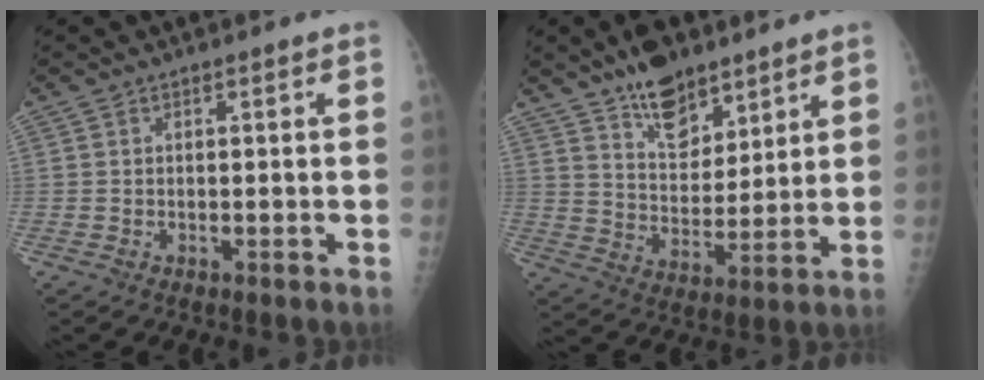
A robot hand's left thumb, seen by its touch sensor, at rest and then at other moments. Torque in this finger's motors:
{"motor_torque": [0.23, 0.01, -0.07, -0.39, 0.00]}